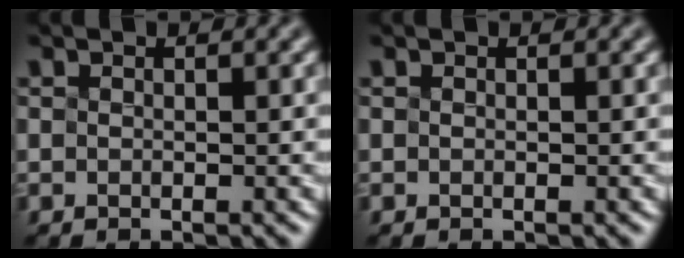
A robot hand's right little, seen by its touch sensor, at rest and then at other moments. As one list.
[{"total": 0.0}]